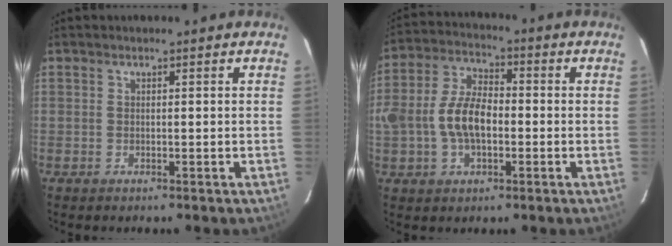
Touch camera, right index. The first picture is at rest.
{"total": 10.9, "force": [-1.7, 6.4, 8.7], "torque": [-0.181, 0.015, -0.032]}